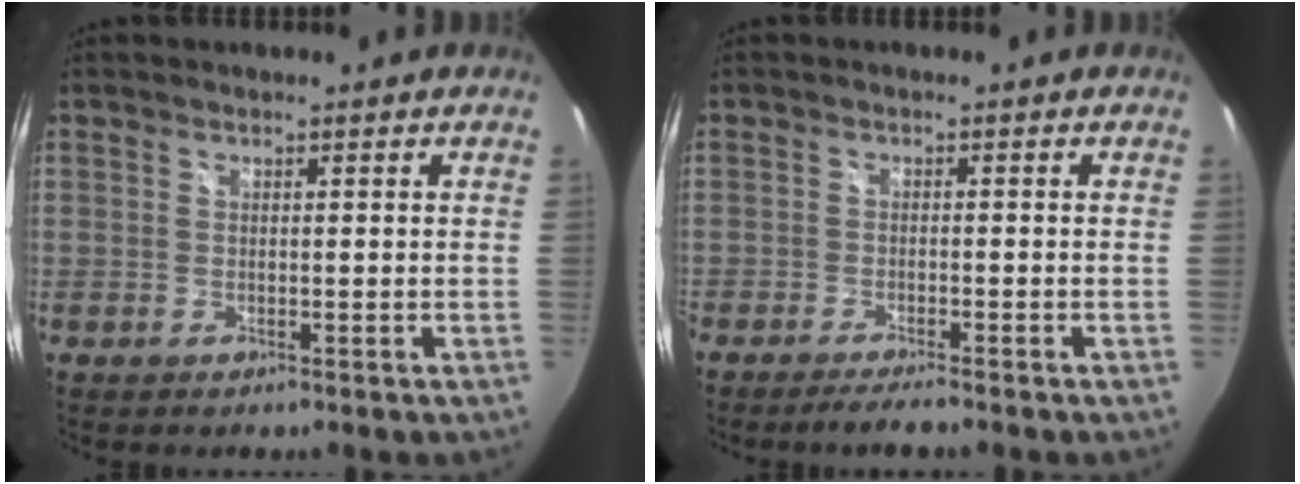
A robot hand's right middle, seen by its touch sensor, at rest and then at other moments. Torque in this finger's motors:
{"motor_torque": [1.11, -1.03, 0.53, 0.21]}